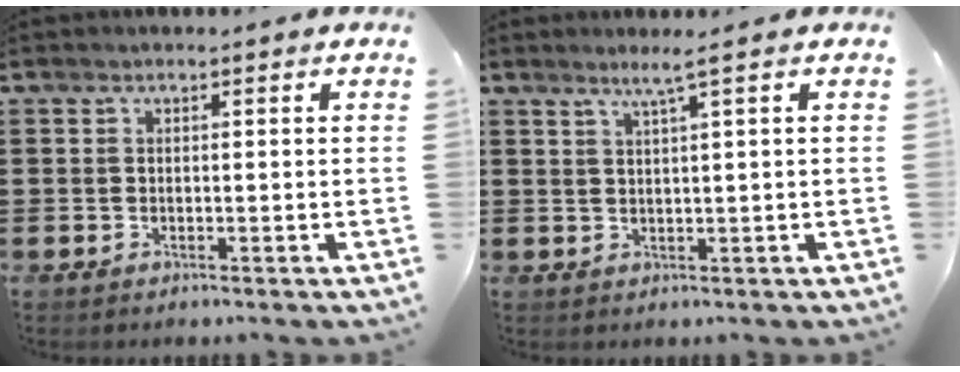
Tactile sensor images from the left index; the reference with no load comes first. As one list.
[{"total": 2.3, "force": [1.3, -0.5, 1.8], "torque": [-0.036, -0.005, 0.022]}]